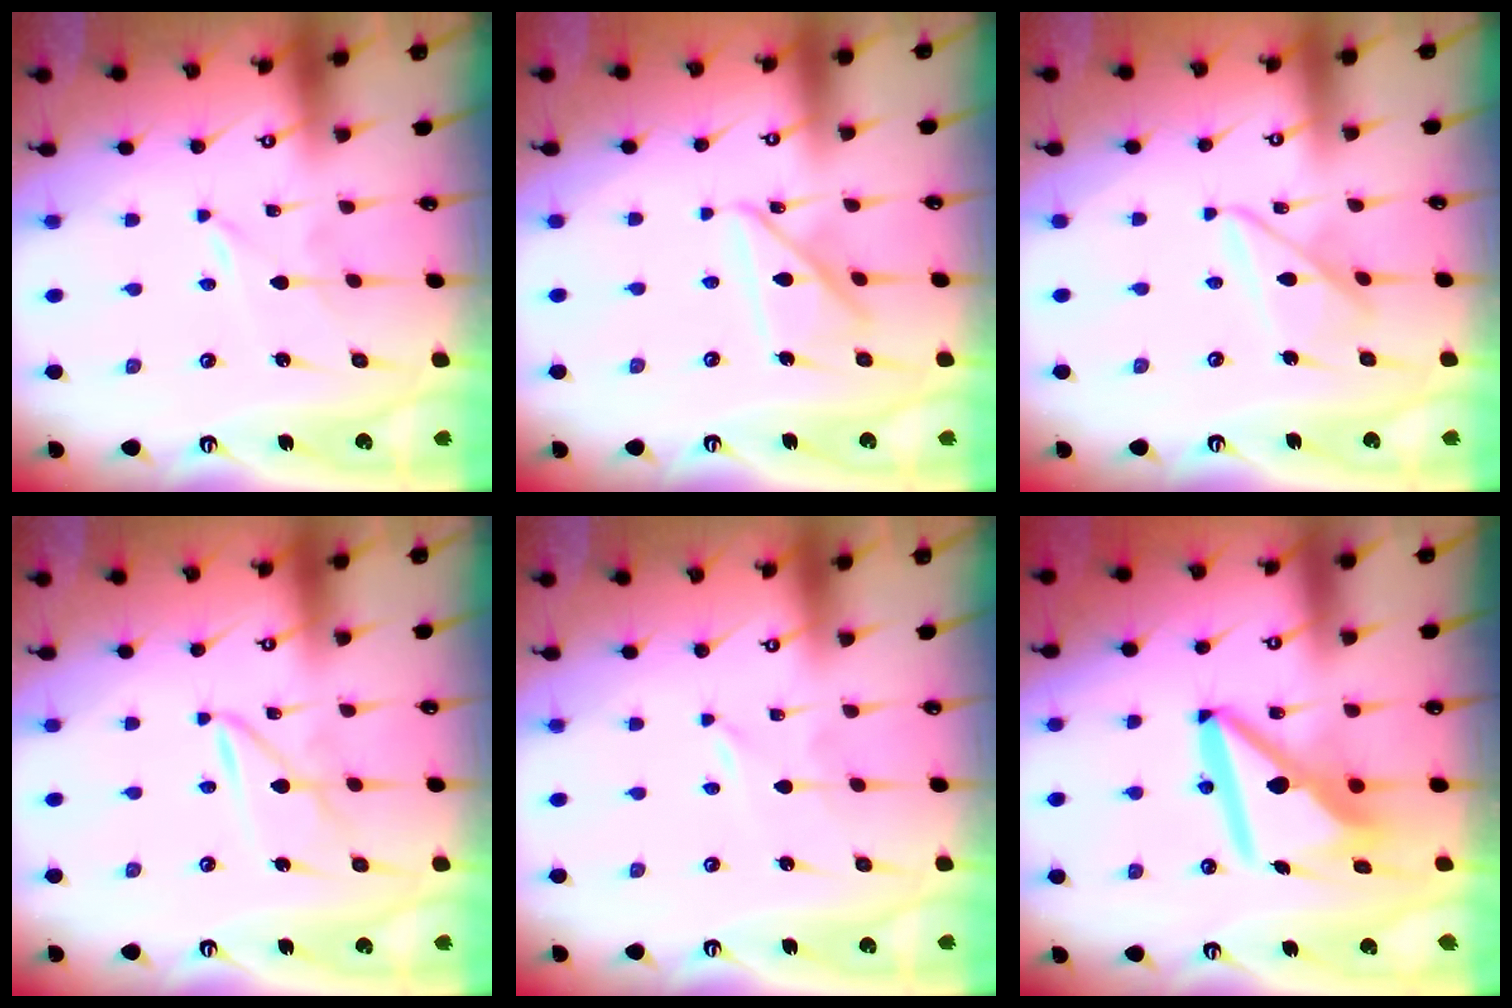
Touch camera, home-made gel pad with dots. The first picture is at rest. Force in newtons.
{"total": 12.9, "press": 12.8, "slide": 1.2}
{"total": 10.5, "press": 10.4, "slide": 0.7}
{"total": 3.9, "press": 3.8, "slide": 0.3}
{"total": 0.0}
{"total": 13.2, "press": 13.1, "slide": 1.5}